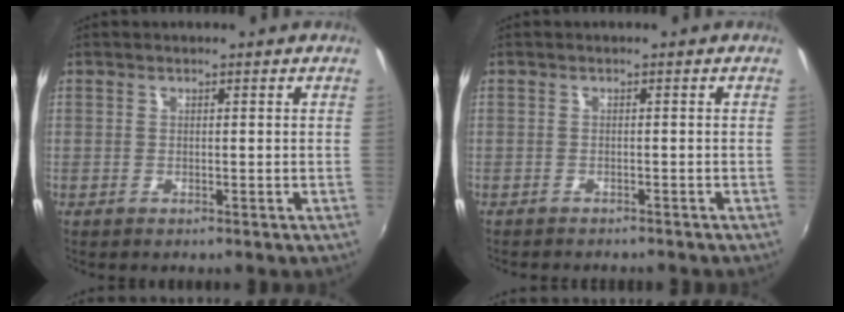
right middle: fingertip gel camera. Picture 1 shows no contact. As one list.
[{"total": 3.0, "force": [-2.8, 0.7, 0.9], "torque": [-0.023, -0.012, -0.042]}]